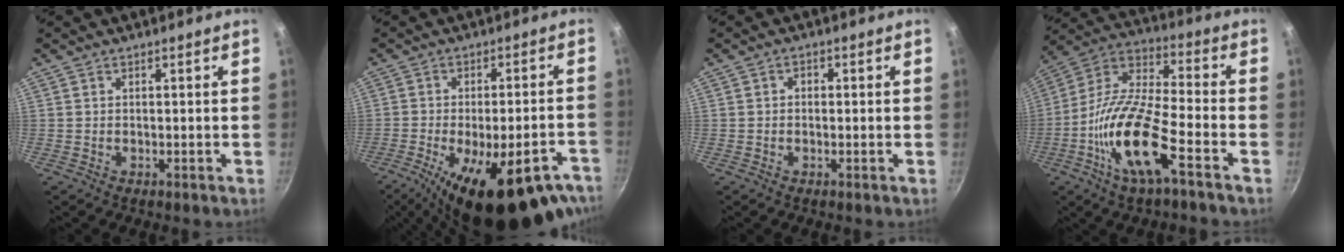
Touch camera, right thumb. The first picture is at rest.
{"total": 25.5, "force": [-13.8, 10.0, 19.0], "torque": [-0.246, 0.025, -0.190]}
{"total": 1.5, "force": [0.0, 1.2, 0.8], "torque": [-0.012, 0.006, -0.003]}
{"total": 17.5, "force": [-7.3, 5.2, 15.0], "torque": [-0.293, 0.043, -0.158]}